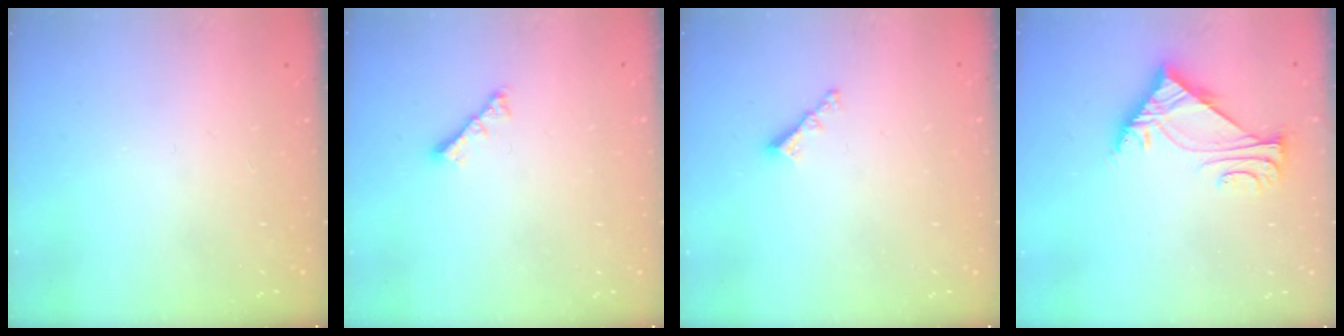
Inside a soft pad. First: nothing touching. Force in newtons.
{"total": 3.6, "press": 3.5, "slide": 0.7}
{"total": 3.0, "press": 2.9, "slide": 0.4}
{"total": 6.4, "press": 6.4, "slide": 0.8}